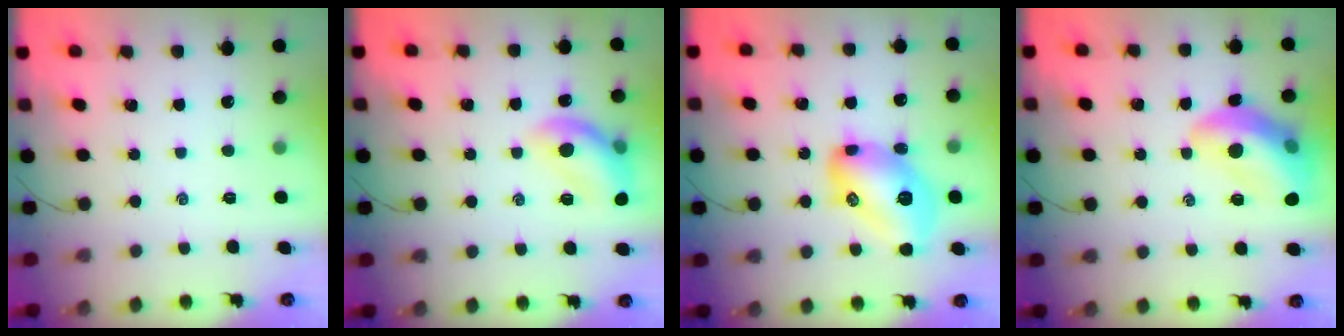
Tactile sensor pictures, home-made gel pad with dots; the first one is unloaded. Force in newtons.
{"total": 13.5, "press": 13.4, "slide": 1.5}
{"total": 16.6, "press": 16.6, "slide": 0.4}
{"total": 16.2, "press": 15.9, "slide": 2.9}